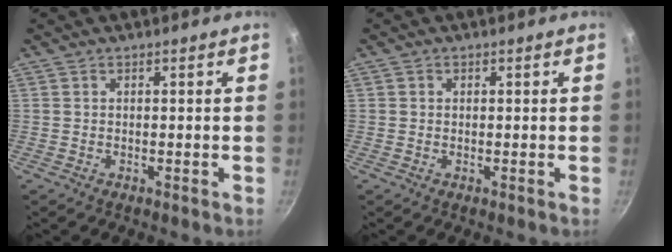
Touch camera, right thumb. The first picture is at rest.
{"total": 0.5, "force": [0.1, 0.5, 0.1], "torque": [0.002, 0.001, 0.000]}